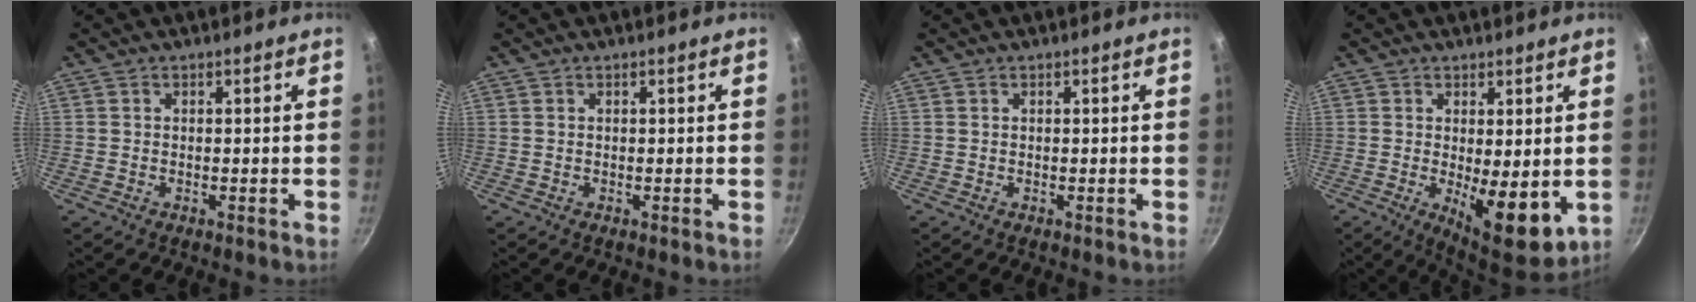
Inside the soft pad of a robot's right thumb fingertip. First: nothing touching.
{"total": 0.0}
{"total": 0.0}
{"total": 10.3, "force": [-1.1, 3.8, 9.5], "torque": [-0.113, -0.018, -0.001]}